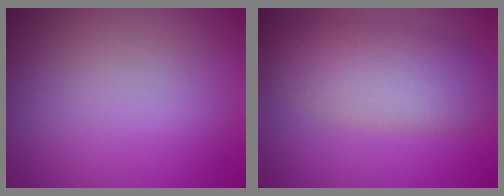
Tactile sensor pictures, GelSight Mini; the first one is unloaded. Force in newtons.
{"total": 5.6, "press": 5.6, "slide": 0.4}